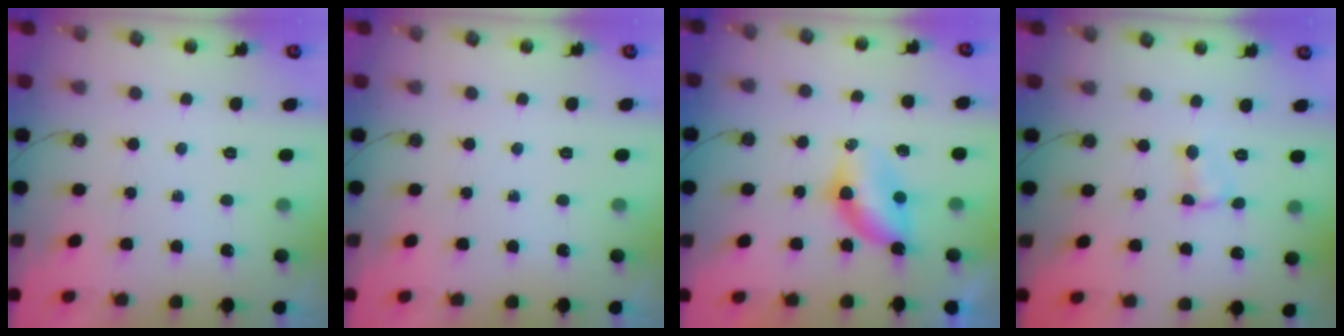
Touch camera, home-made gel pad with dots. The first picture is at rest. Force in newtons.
{"total": 0.0}
{"total": 8.8, "press": 7.7, "slide": 4.2}
{"total": 2.5, "press": 2.5, "slide": 0.4}